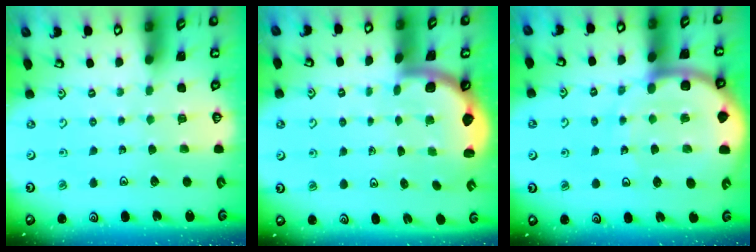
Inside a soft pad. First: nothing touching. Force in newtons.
{"total": 1.6, "press": 1.6, "slide": 0.1}
{"total": 12.4, "press": 12.4, "slide": 1.4}